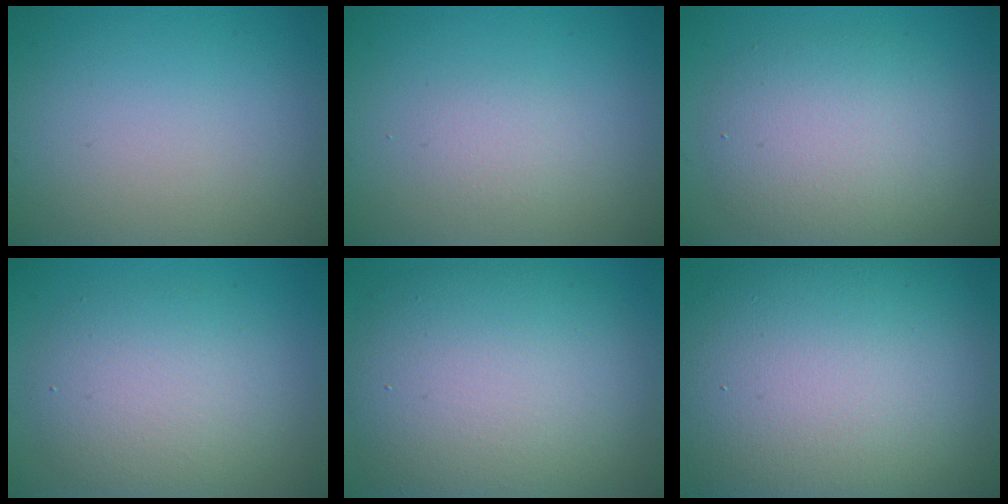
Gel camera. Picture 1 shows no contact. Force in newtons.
{"total": 1.2, "press": 1.2, "slide": 0.1}
{"total": 5.7, "press": 5.7, "slide": 0.3}
{"total": 5.6, "press": 5.6, "slide": 0.3}
{"total": 11.8, "press": 11.7, "slide": 0.9}
{"total": 18.0, "press": 18.0, "slide": 0.8}